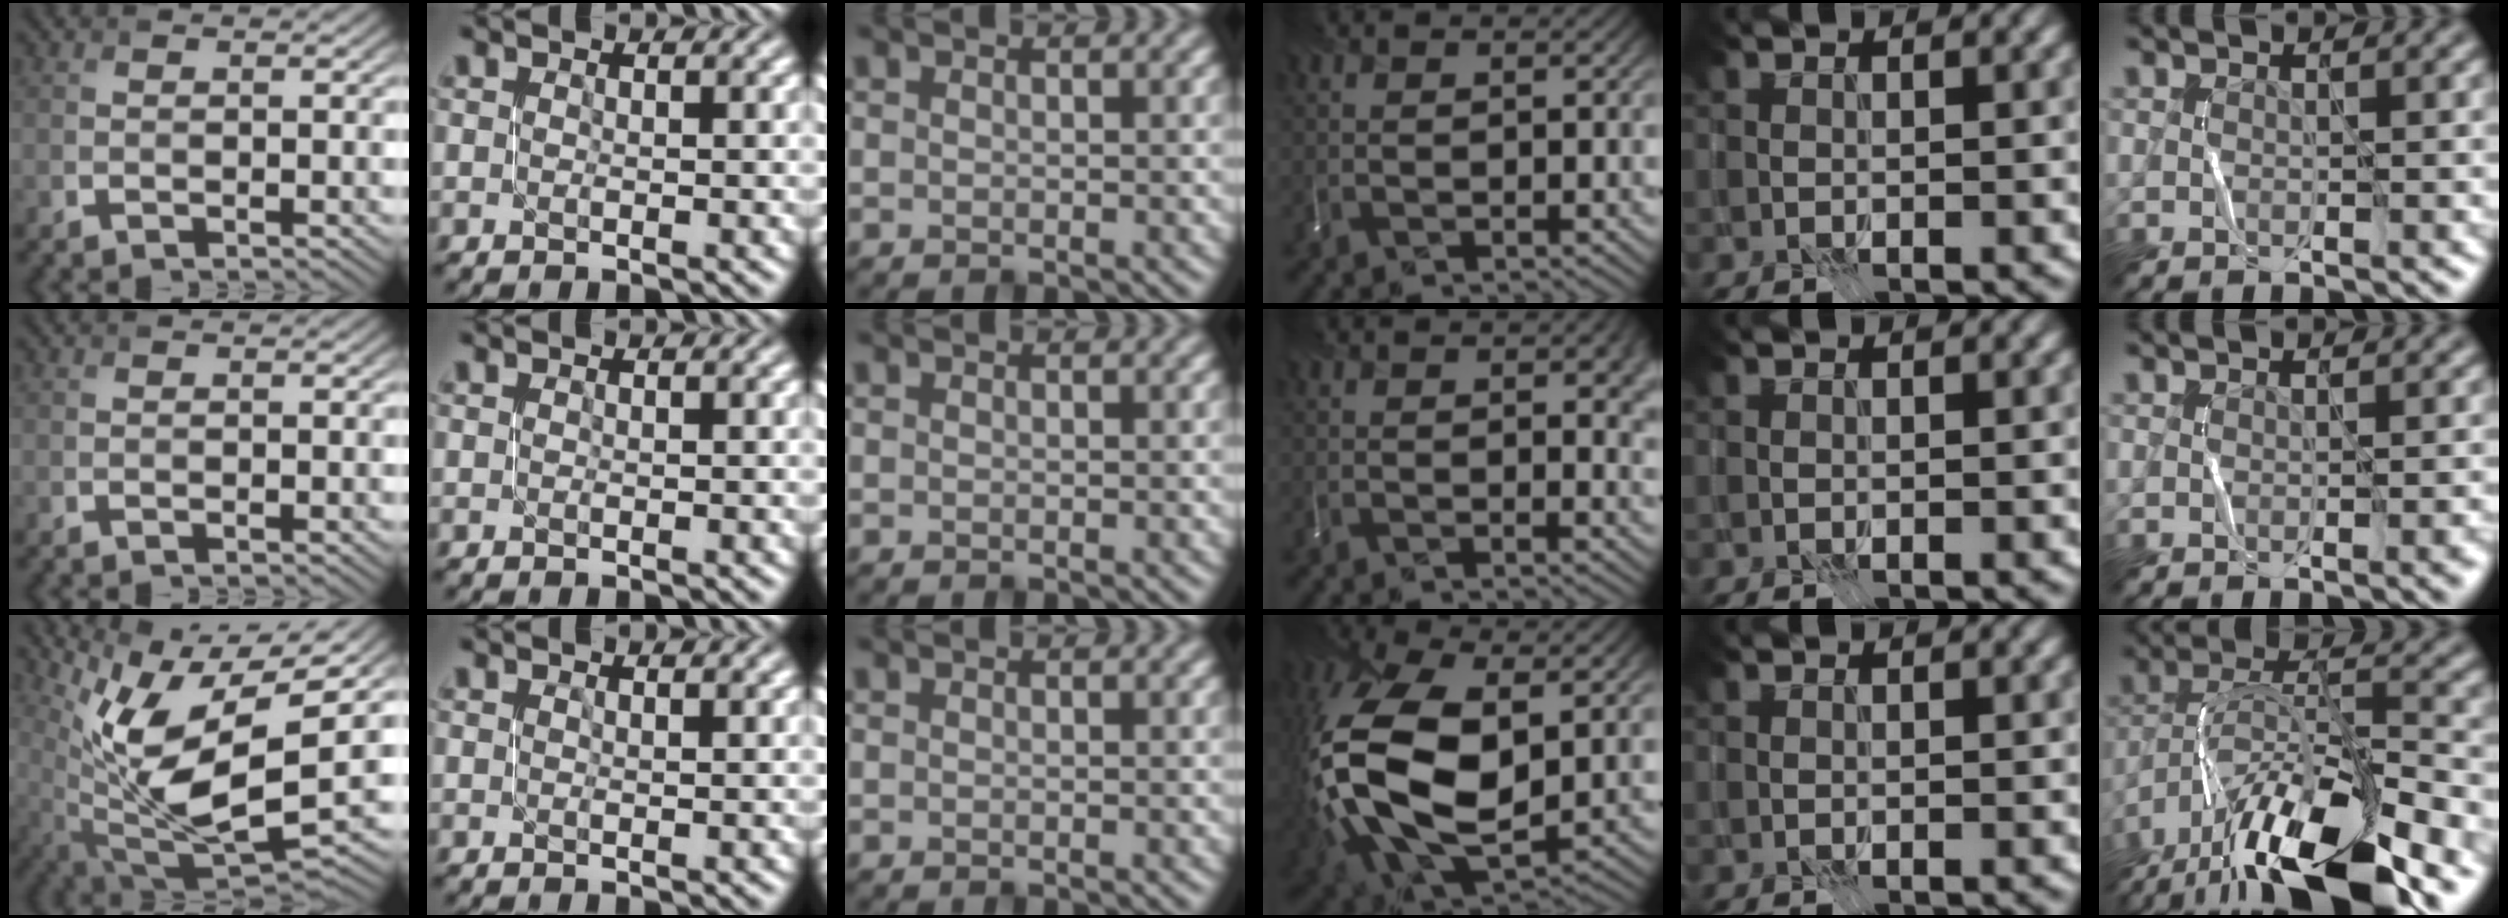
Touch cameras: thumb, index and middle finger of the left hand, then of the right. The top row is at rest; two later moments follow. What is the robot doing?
{"motion": "open", "object": "stapler"}